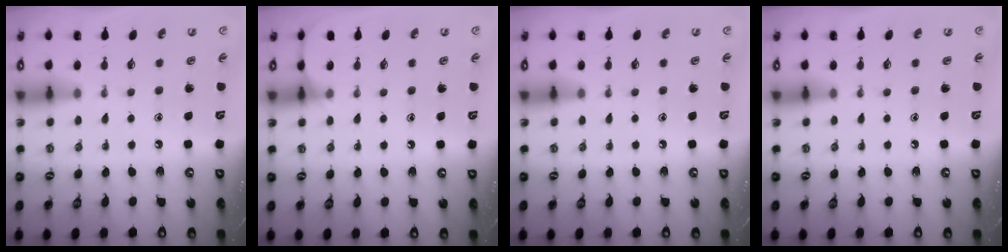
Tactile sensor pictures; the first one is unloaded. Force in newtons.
{"total": 6.6, "press": 6.5, "slide": 0.7}
{"total": 0.0}
{"total": 0.0}